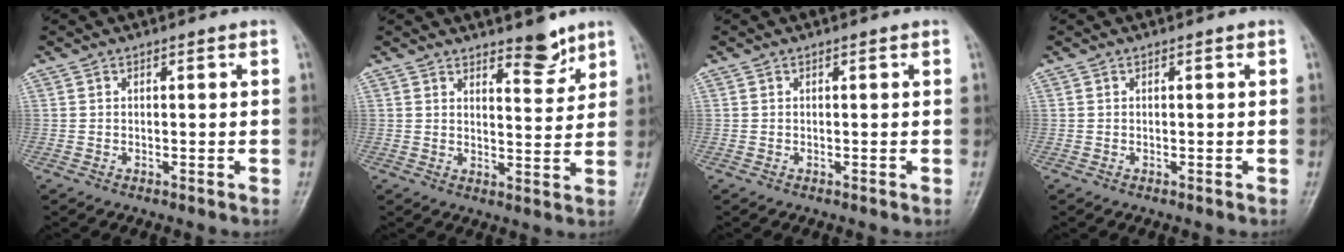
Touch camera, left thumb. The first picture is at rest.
{"total": 5.3, "force": [4.1, 1.8, 2.7], "torque": [-0.020, -0.036, 0.061]}
{"total": 0.0}
{"total": 0.0}